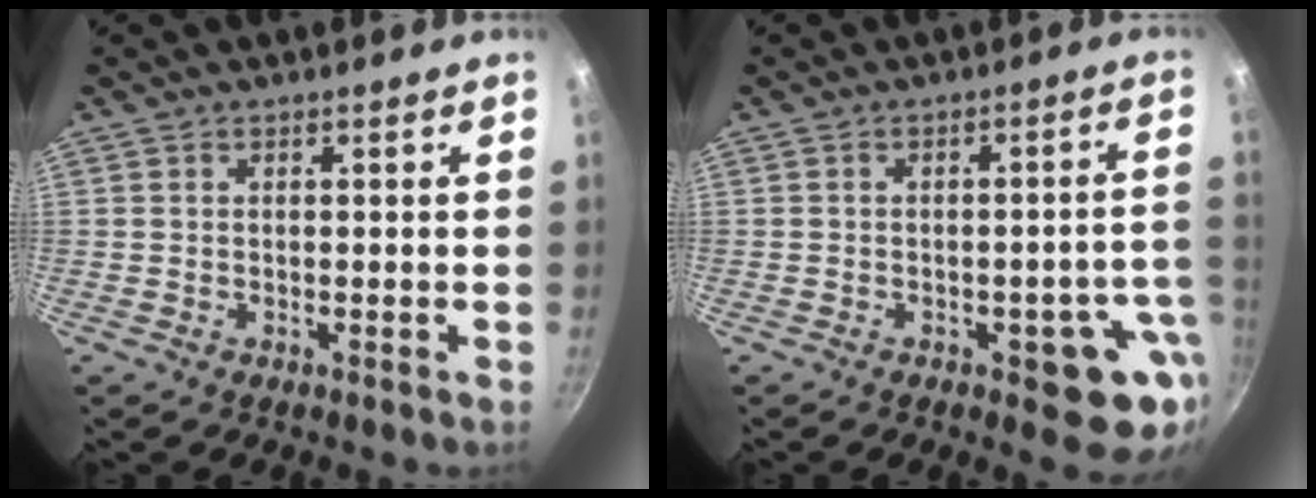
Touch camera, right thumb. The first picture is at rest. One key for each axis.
{"total": 10.5, "fx": -3.8, "fy": 4.8, "fz": 8.4, "tx": -0.043, "ty": 0.024, "tz": -0.043}